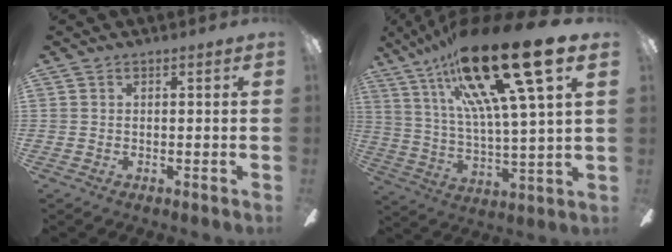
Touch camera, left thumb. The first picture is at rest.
{"total": 28.3, "force": [17.9, 5.5, 21.3], "torque": [-0.371, -0.096, 0.277]}